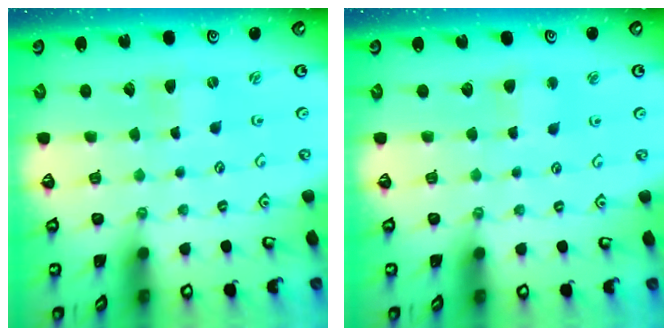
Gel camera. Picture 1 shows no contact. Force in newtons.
{"total": 3.1, "press": 3.1, "slide": 0.3}